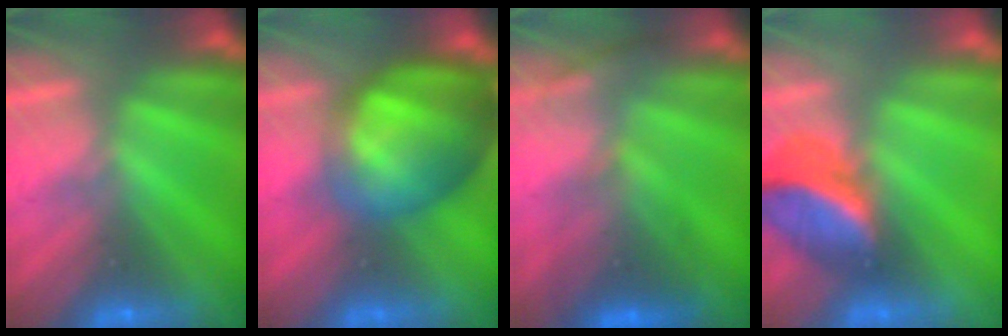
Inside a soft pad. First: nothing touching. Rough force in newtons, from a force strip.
{"total": 7.5}
{"total": 2.7}
{"total": 2.6}